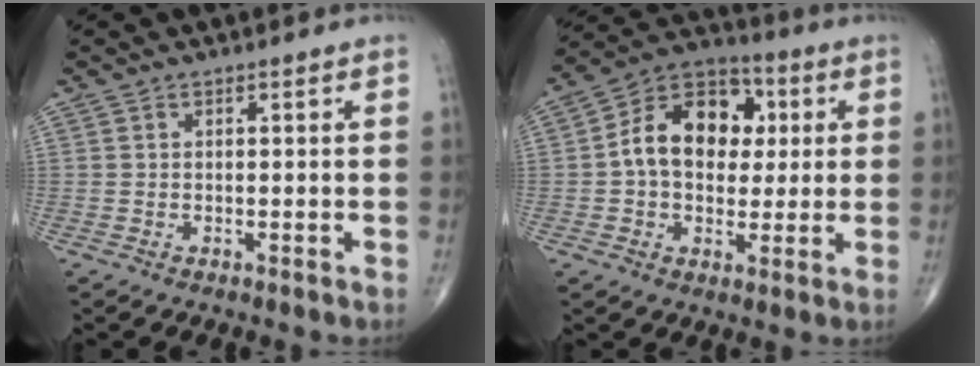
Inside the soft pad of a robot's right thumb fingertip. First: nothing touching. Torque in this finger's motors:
{"motor_torque": [-0.21, 1.31, 0.98, -0.12, 0.16]}